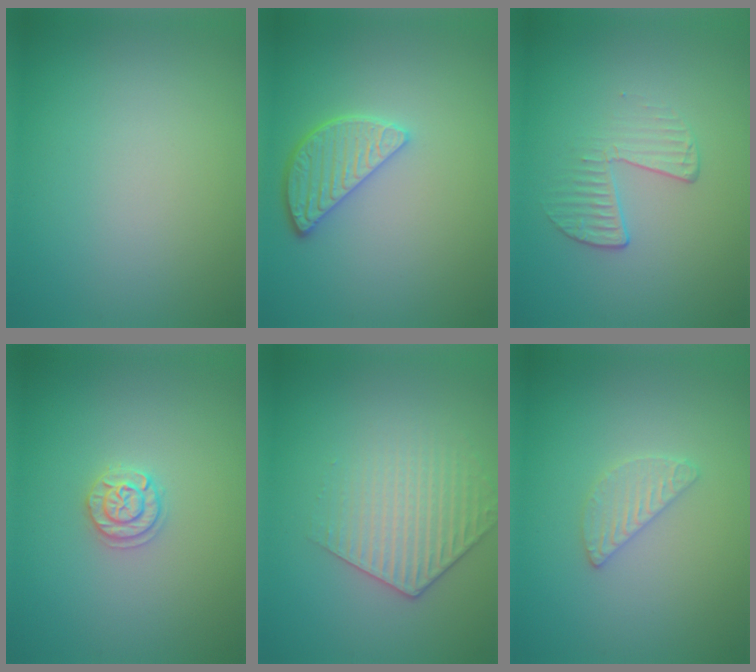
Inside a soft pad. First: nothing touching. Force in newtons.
{"total": 3.3, "press": 3.0, "slide": 1.5}
{"total": 2.1, "press": 1.0, "slide": 1.8}
{"total": 1.7, "press": 1.7, "slide": 0.2}
{"total": 3.2, "press": 2.9, "slide": 1.2}
{"total": 1.9, "press": 1.8, "slide": 0.2}